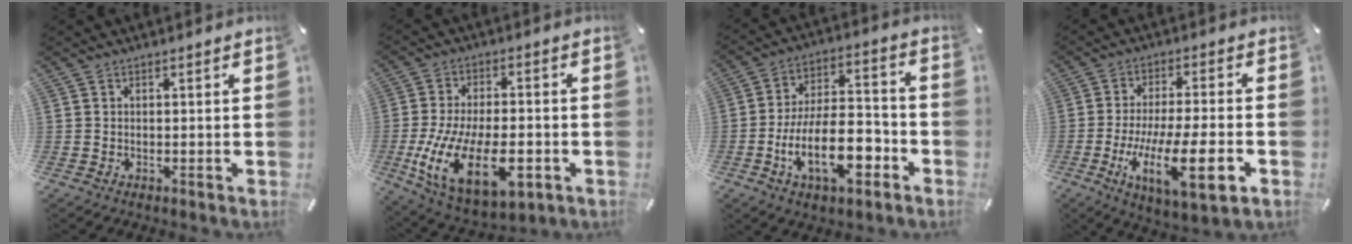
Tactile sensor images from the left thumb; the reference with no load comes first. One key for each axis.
{"total": 20.1, "fx": -5.8, "fy": 10.1, "fz": 16.4, "tx": -0.318, "ty": -0.006, "tz": -0.085}
{"total": 17.8, "fx": -7.0, "fy": 8.7, "fz": 13.9, "tx": -0.249, "ty": 0.027, "tz": -0.119}
{"total": 16.1, "fx": -5.1, "fy": 3.9, "fz": 14.8, "tx": -0.279, "ty": -0.003, "tz": -0.077}